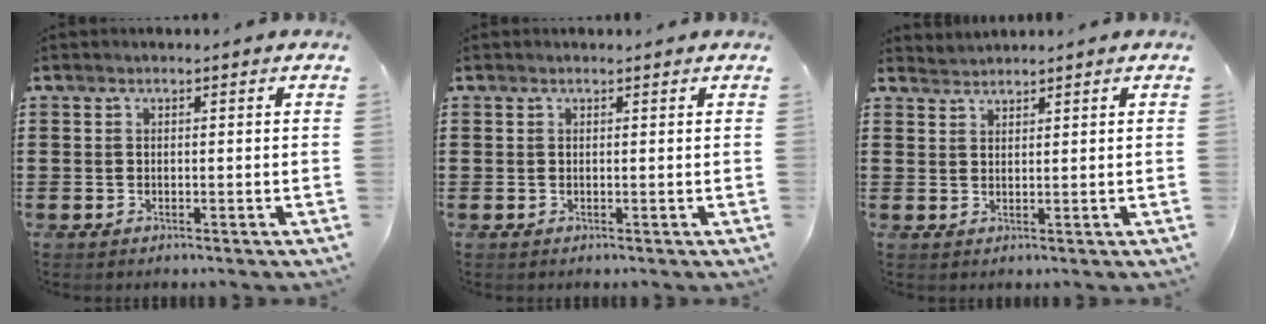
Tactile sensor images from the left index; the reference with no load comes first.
{"total": 0.0}
{"total": 1.6, "force": [1.5, -0.1, -0.3], "torque": [0.001, 0.001, 0.032]}